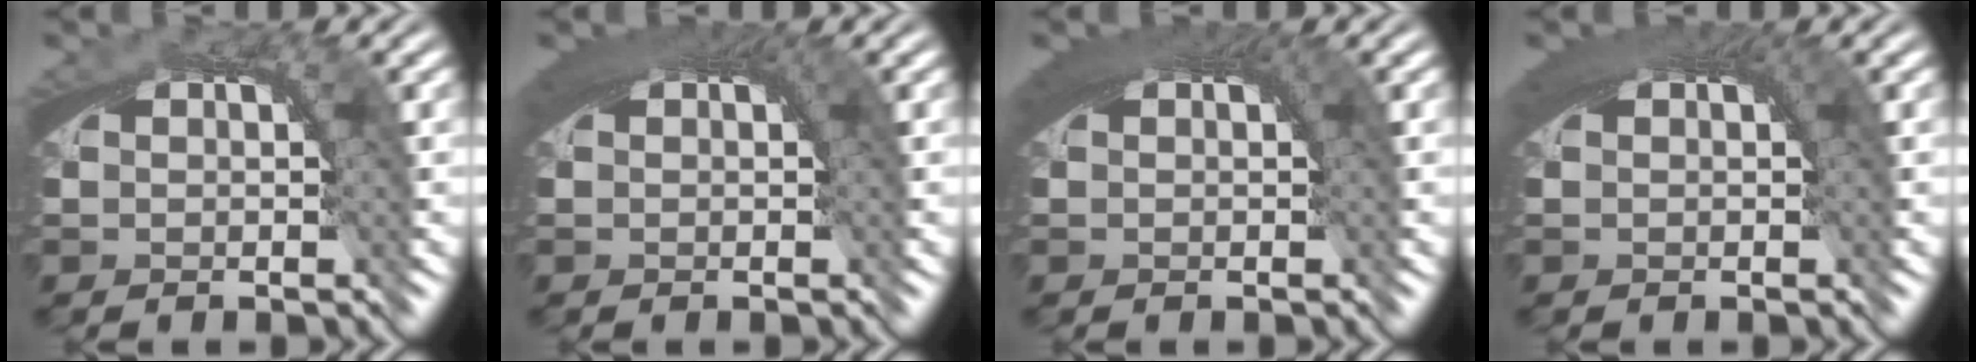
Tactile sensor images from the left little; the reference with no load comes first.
{"total": 3.1, "force": [0.8, 1.6, 2.5], "torque": [-0.041, -0.007, 0.015]}
{"total": 3.5, "force": [0.9, 1.8, 2.8], "torque": [-0.044, -0.007, 0.015]}
{"total": 3.0, "force": [0.8, 1.6, 2.4], "torque": [-0.039, -0.006, 0.014]}